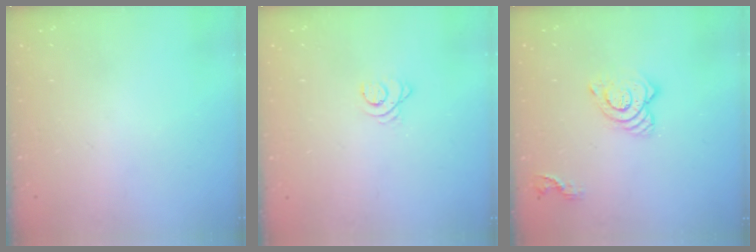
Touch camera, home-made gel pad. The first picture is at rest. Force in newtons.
{"total": 2.4, "press": 2.4, "slide": 0.3}
{"total": 10.2, "press": 10.2, "slide": 0.9}